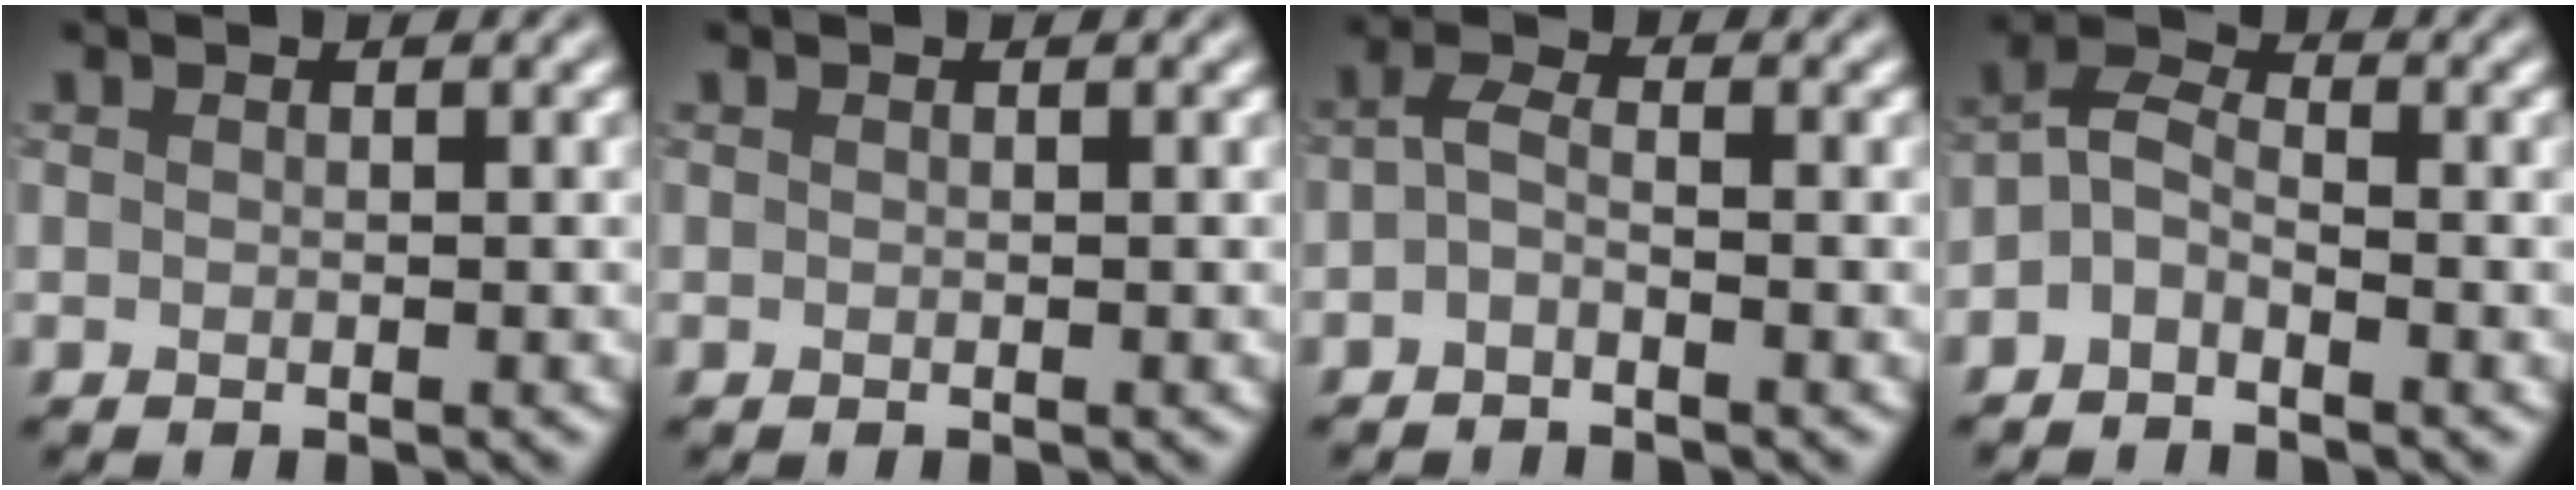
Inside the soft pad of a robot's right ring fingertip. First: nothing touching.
{"total": 0.0}
{"total": 1.9, "force": [-0.8, 0.8, 1.5], "torque": [-0.032, 0.003, -0.023]}
{"total": 2.8, "force": [-1.5, 1.5, 1.8], "torque": [-0.039, 0.012, -0.042]}